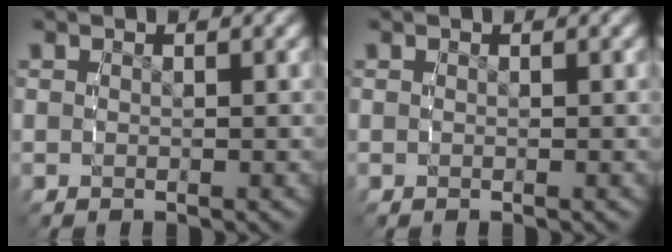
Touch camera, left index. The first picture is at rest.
{"total": 0.0}